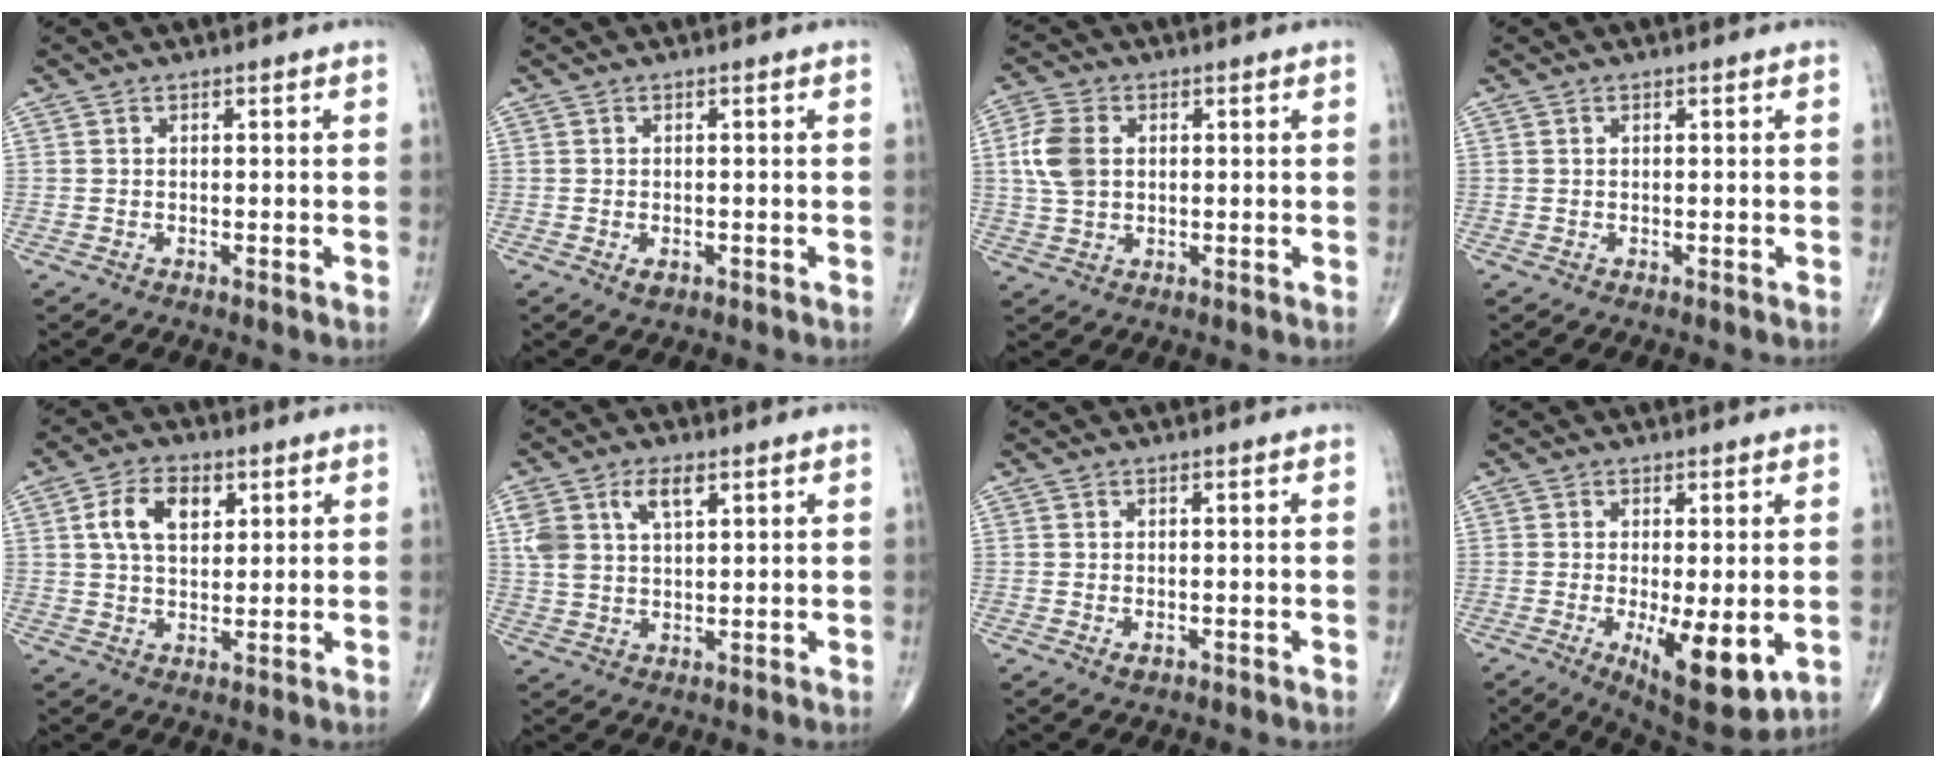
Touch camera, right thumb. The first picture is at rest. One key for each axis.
{"total": 1.5, "fx": -0.6, "fy": 1.0, "fz": 1.0, "tx": -0.012, "ty": 0.001, "tz": -0.005}
{"total": 7.4, "fx": 1.1, "fy": 5.2, "fz": 5.2, "tx": -0.109, "ty": 0.005, "tz": 0.021}
{"total": 0.0}
{"total": 8.5, "fx": 2.8, "fy": 5.2, "fz": 6.1, "tx": -0.094, "ty": -0.003, "tz": 0.047}
{"total": 7.7, "fx": 3.5, "fy": 4.0, "fz": 5.6, "tx": -0.111, "ty": -0.002, "tz": 0.070}
{"total": 1.2, "fx": -0.3, "fy": 0.8, "fz": 0.8, "tx": -0.008, "ty": 0.000, "tz": -0.002}
{"total": 11.3, "fx": -2.6, "fy": 3.8, "fz": 10.3, "tx": -0.153, "ty": -0.026, "tz": -0.030}